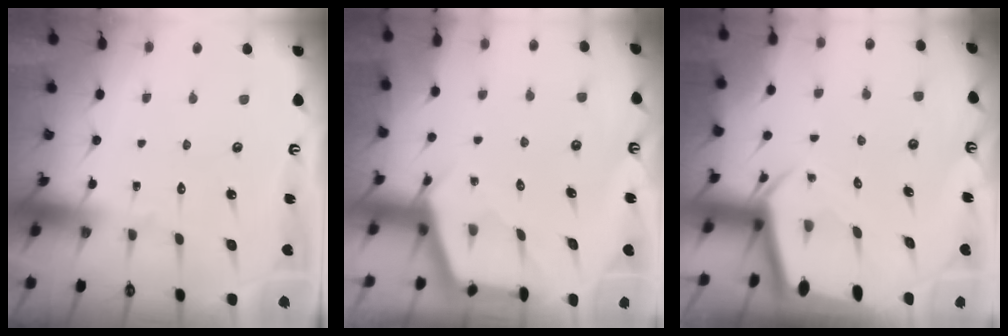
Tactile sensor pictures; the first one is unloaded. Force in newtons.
{"total": 2.9, "press": 2.8, "slide": 0.4}
{"total": 3.5, "press": 3.5, "slide": 0.4}